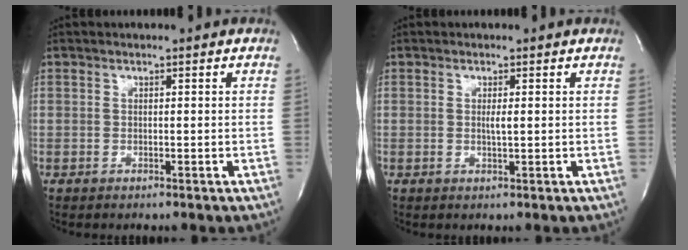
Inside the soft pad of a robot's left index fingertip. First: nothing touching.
{"total": 1.3, "force": [0.2, 0.0, 1.2], "torque": [-0.028, -0.002, 0.004]}